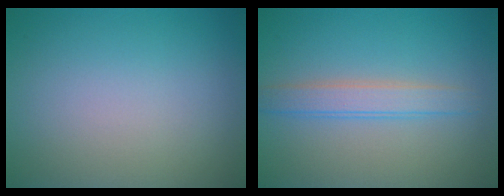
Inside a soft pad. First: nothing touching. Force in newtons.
{"total": 2.5, "press": 2.5, "slide": 0.1}